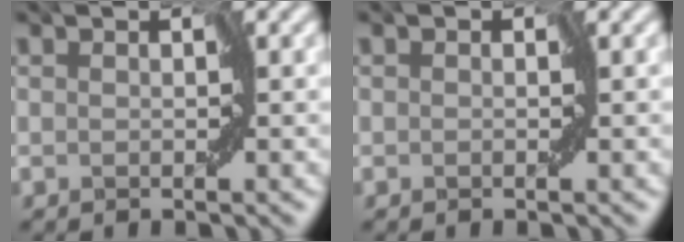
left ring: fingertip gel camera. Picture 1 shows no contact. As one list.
[{"total": 0.0}]